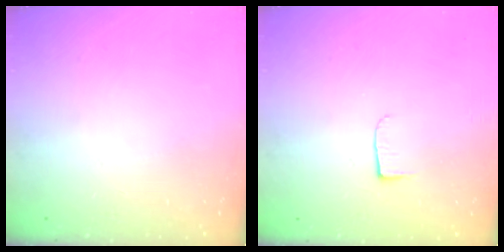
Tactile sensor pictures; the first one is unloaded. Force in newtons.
{"total": 5.0, "press": 4.9, "slide": 0.6}